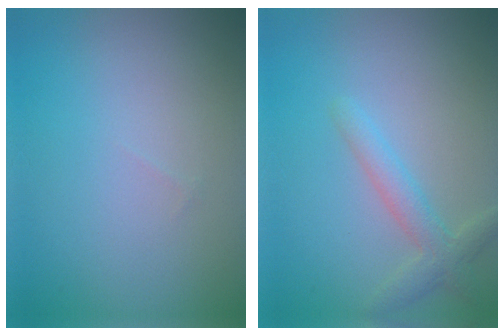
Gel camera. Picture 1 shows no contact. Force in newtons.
{"total": 2.5, "press": 2.5, "slide": 0.1}